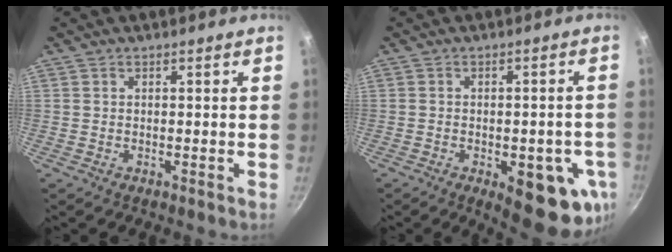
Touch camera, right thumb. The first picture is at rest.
{"total": 14.2, "force": [-4.8, 6.0, 11.9], "torque": [-0.102, 0.000, -0.055]}